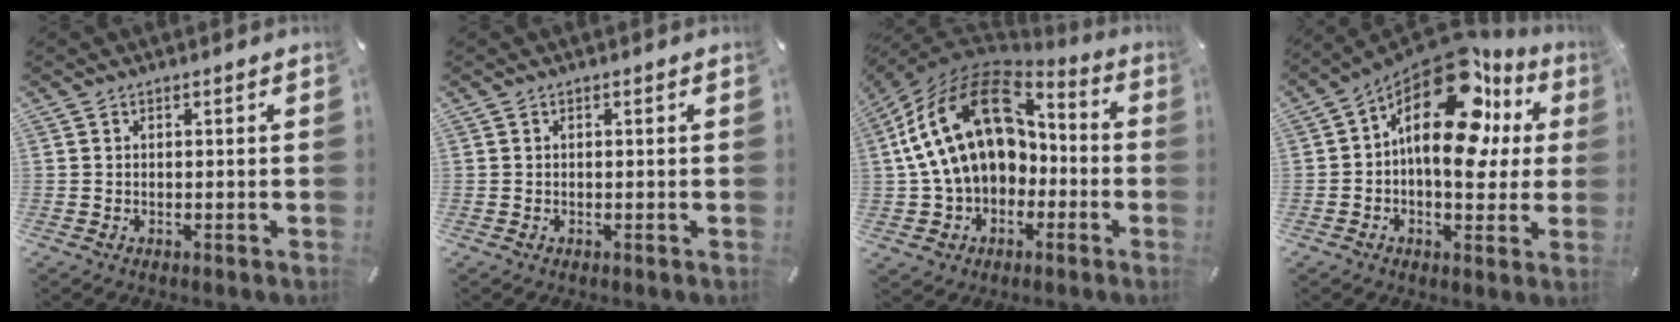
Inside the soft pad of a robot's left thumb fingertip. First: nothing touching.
{"total": 0.0}
{"total": 21.7, "force": [3.1, 15.7, 14.7], "torque": [-0.284, 0.002, 0.056]}
{"total": 21.0, "force": [8.0, 11.2, 15.8], "torque": [-0.255, -0.062, 0.130]}